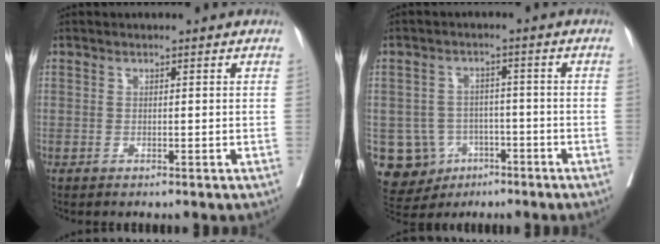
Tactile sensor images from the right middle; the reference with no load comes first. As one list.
[{"total": 9.9, "force": [-3.8, 8.9, 2.1], "torque": [-0.055, 0.017, -0.046]}]